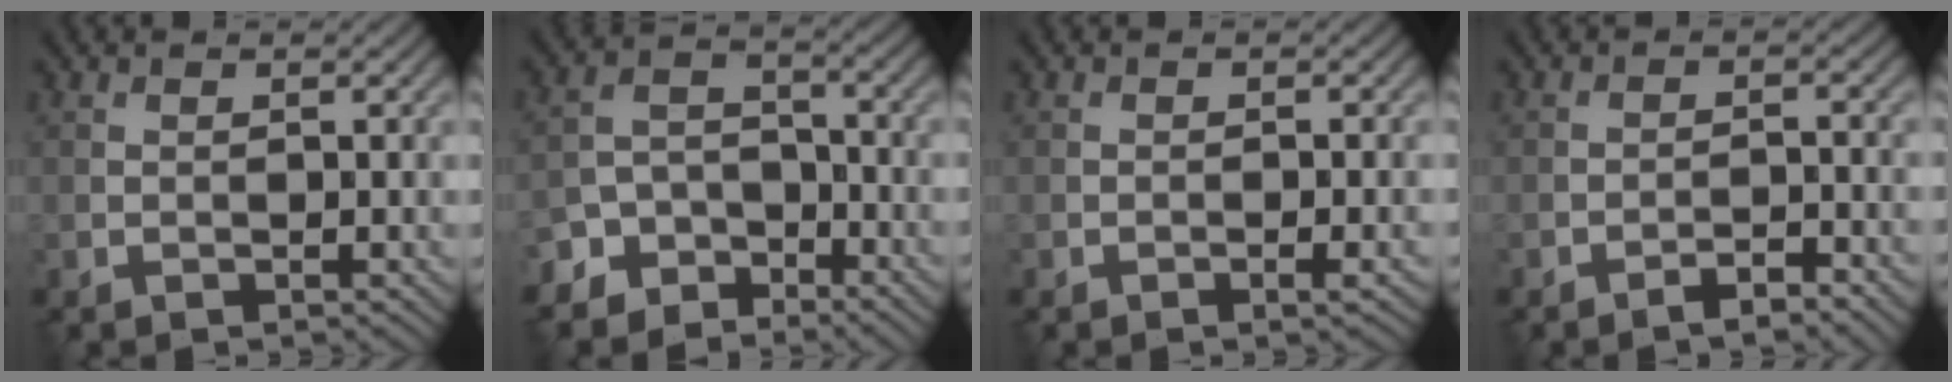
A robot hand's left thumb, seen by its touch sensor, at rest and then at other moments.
{"total": 6.6, "force": [-5.4, 3.6, 1.5], "torque": [-0.032, -0.005, -0.115]}
{"total": 1.3, "force": [-0.7, 0.3, 1.1], "torque": [-0.016, 0.000, -0.010]}
{"total": 2.9, "force": [-2.3, 0.5, 1.8], "torque": [-0.027, 0.008, -0.039]}